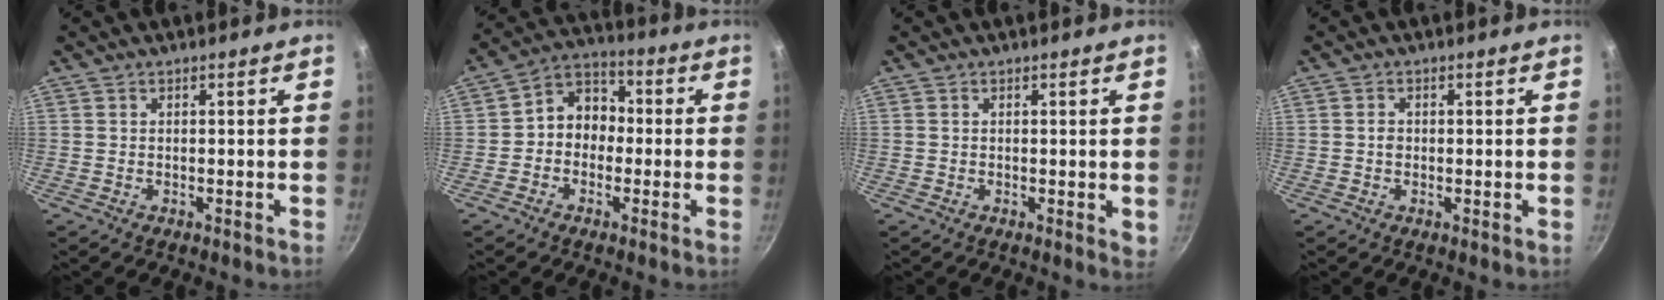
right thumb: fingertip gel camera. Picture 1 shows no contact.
{"total": 8.3, "force": [-0.8, 6.8, 4.6], "torque": [-0.030, 0.034, -0.035]}
{"total": 1.6, "force": [0.4, 0.7, 1.4], "torque": [-0.014, -0.003, 0.003]}
{"total": 1.3, "force": [-0.1, 1.0, 0.8], "torque": [-0.012, 0.002, -0.003]}